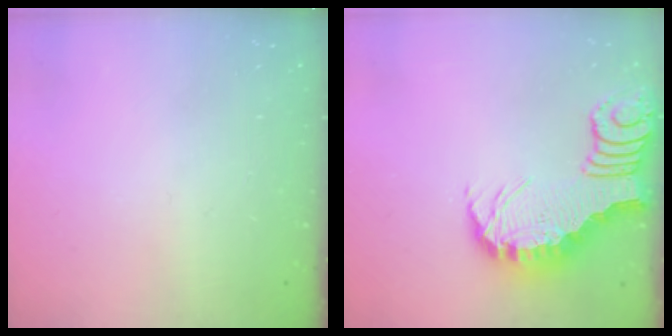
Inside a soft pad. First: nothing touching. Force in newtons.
{"total": 3.4, "press": 3.4, "slide": 0.5}